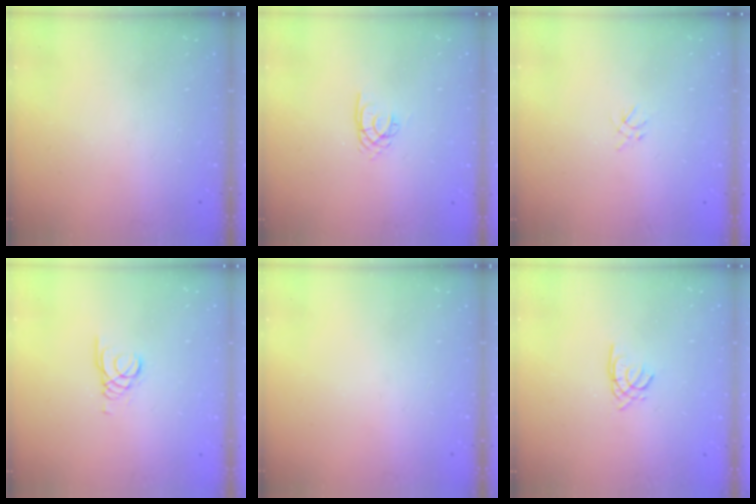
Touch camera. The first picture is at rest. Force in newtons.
{"total": 2.1, "press": 2.1, "slide": 0.3}
{"total": 2.2, "press": 2.2, "slide": 0.5}
{"total": 1.3, "press": 1.3, "slide": 0.1}
{"total": 0.0}
{"total": 1.7, "press": 1.7, "slide": 0.4}